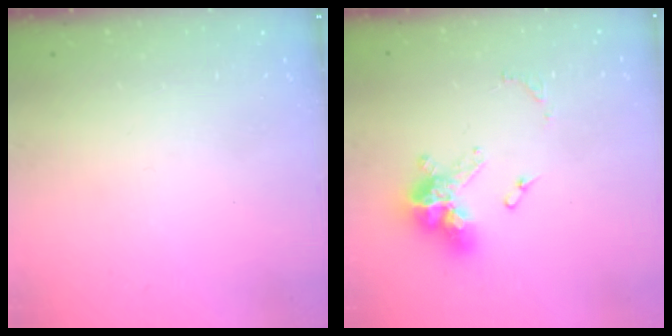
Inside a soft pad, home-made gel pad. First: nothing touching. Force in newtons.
{"total": 12.8, "press": 12.7, "slide": 1.4}